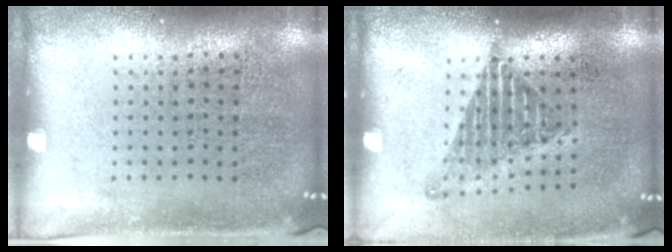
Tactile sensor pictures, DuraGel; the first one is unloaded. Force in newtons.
{"total": 1.3, "press": 1.1, "slide": 0.7}